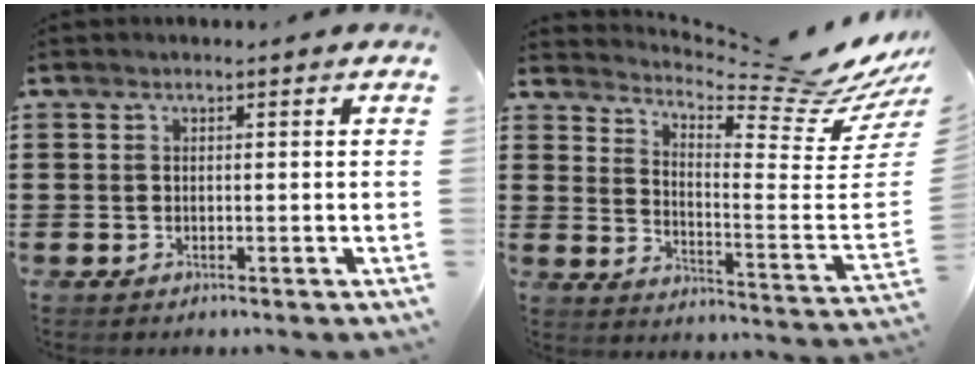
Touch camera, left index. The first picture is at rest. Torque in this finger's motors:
{"motor_torque": [-1.98, 0.16, -0.16, -0.01]}